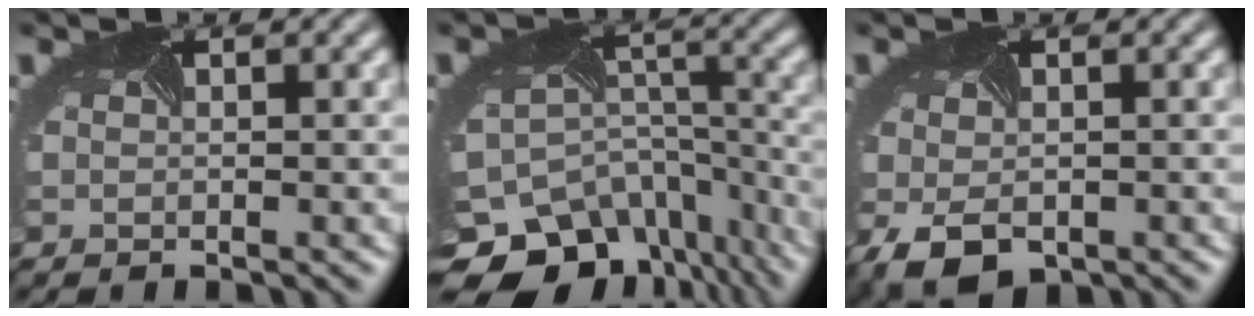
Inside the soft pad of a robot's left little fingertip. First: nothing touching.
{"total": 15.1, "force": [-11.7, 8.4, 4.8], "torque": [-0.113, -0.040, -0.139]}
{"total": 4.9, "force": [-2.1, 3.2, 3.1], "torque": [-0.063, -0.009, -0.033]}